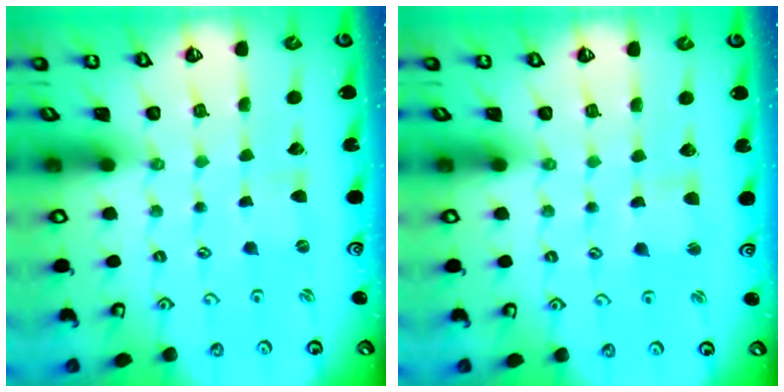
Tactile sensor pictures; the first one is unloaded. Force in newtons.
{"total": 2.1, "press": 2.1, "slide": 0.3}